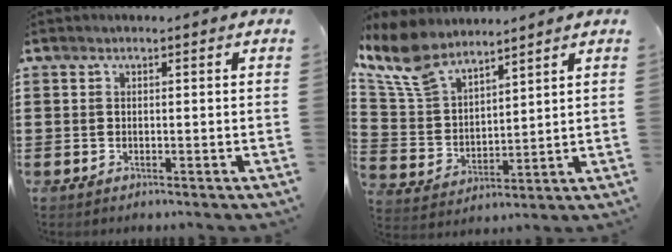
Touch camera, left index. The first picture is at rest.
{"total": 9.2, "force": [7.9, 3.1, 3.6], "torque": [-0.103, -0.027, 0.150]}